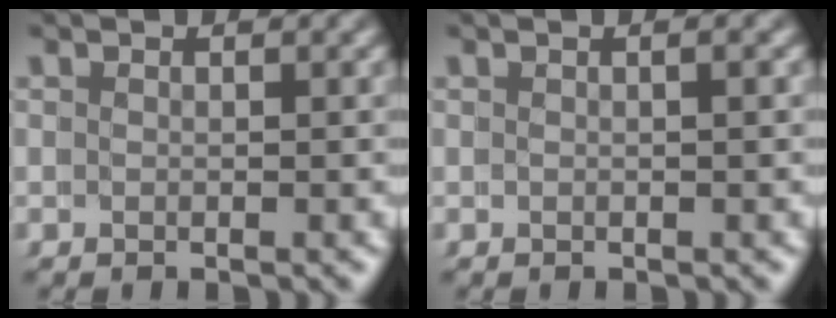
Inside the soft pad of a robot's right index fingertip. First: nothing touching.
{"total": 0.8, "force": [0.1, -0.8, 0.2], "torque": [-0.001, 0.002, 0.004]}